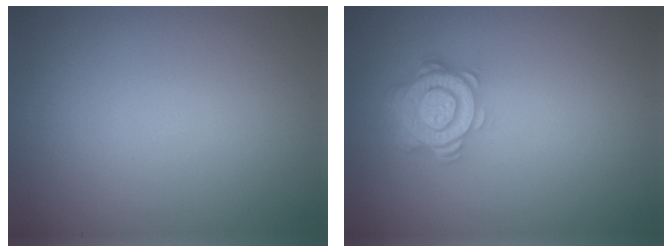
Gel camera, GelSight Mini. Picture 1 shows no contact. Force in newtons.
{"total": 4.7, "press": 3.7, "slide": 3.0}